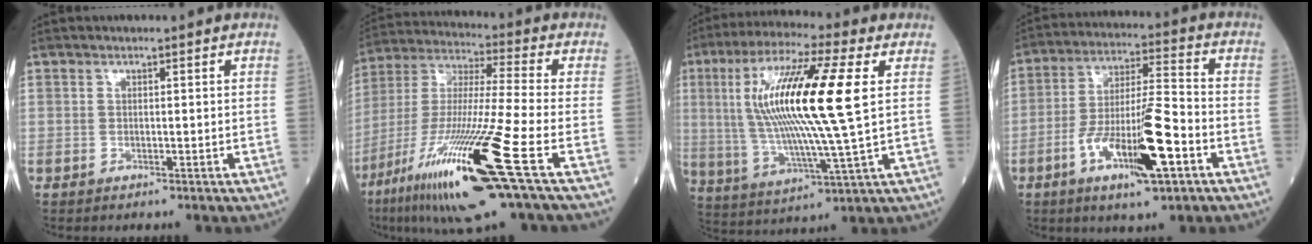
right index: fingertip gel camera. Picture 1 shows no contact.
{"total": 21.6, "force": [-10.1, -0.5, 19.1], "torque": [-0.384, -0.054, -0.189]}
{"total": 19.4, "force": [3.8, 0.7, 19.0], "torque": [-0.380, 0.008, 0.055]}
{"total": 13.9, "force": [-5.4, 1.9, 12.6], "torque": [-0.233, -0.006, -0.091]}